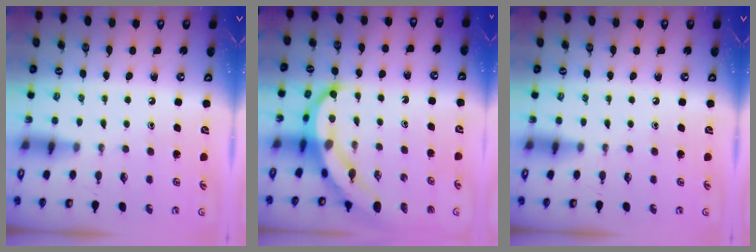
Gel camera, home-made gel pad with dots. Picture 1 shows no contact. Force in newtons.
{"total": 10.0, "press": 10.0, "slide": 1.3}
{"total": 0.0}